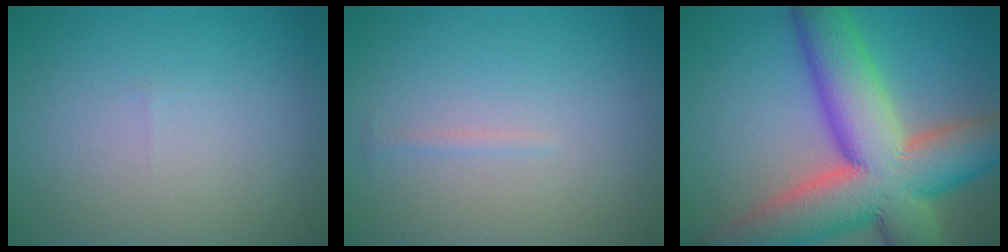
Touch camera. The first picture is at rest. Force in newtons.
{"total": 0.5, "press": 0.5, "slide": 0.0}
{"total": 15.7, "press": 15.7, "slide": 1.0}